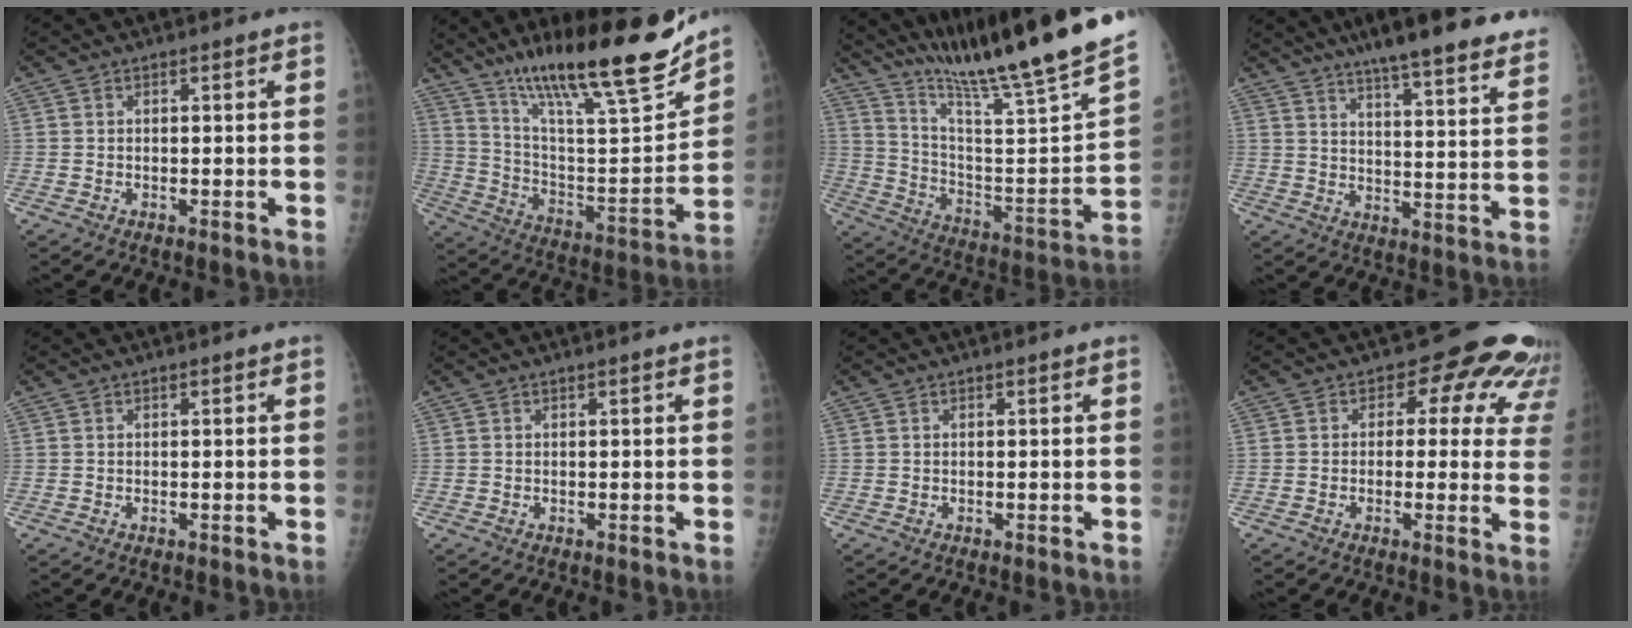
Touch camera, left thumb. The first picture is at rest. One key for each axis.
{"total": 26.0, "fx": 18.9, "fy": 5.0, "fz": 17.2, "tx": -0.252, "ty": -0.077, "tz": 0.317}
{"total": 29.1, "fx": 23.2, "fy": 0.8, "fz": 17.6, "tx": -0.271, "ty": -0.126, "tz": 0.362}
{"total": 19.2, "fx": 15.5, "fy": 2.6, "fz": 11.0, "tx": -0.125, "ty": -0.054, "tz": 0.188}
{"total": 0.0}
{"total": 0.0}
{"total": 0.0}
{"total": 12.1, "fx": 6.1, "fy": 7.6, "fz": 7.2, "tx": -0.024, "ty": -0.011, "tz": 0.045}